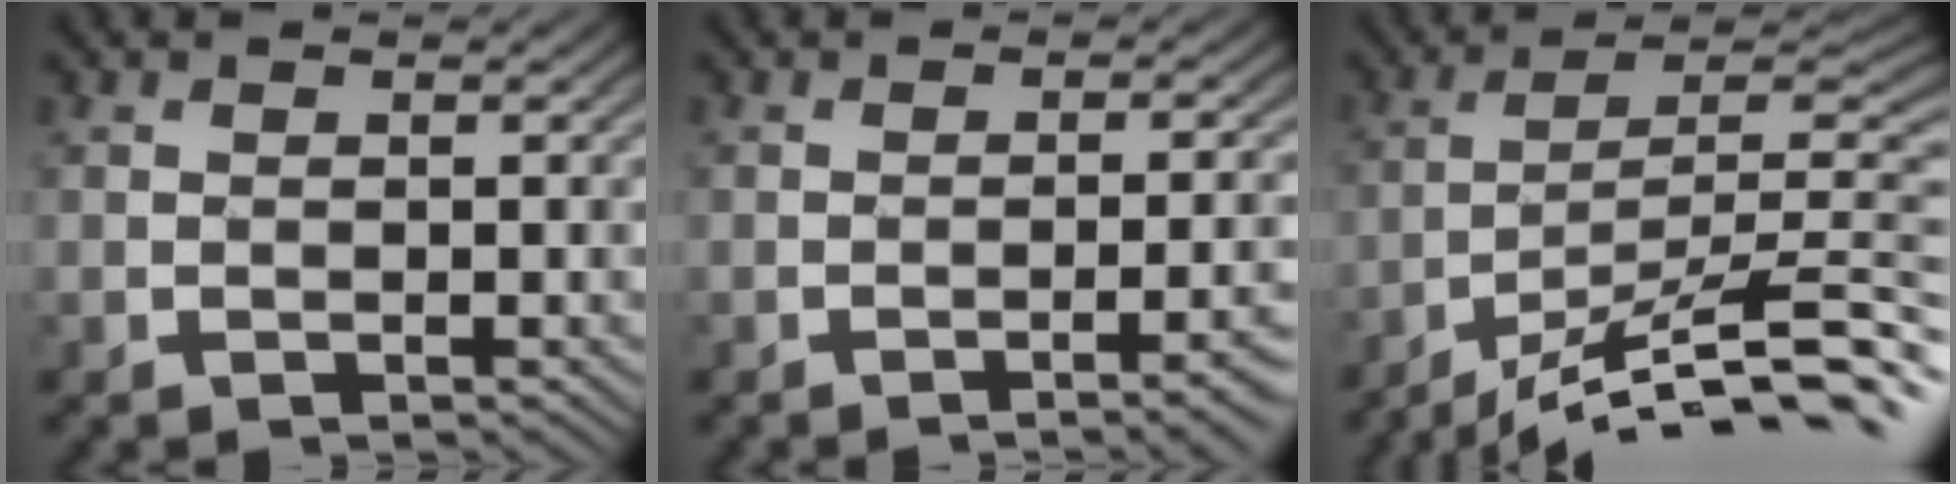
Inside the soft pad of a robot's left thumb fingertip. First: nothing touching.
{"total": 4.8, "force": [-2.1, 0.9, 4.2], "torque": [-0.048, 0.012, -0.034]}
{"total": 13.4, "force": [-9.3, 2.5, 9.4], "torque": [-0.154, 0.005, -0.149]}